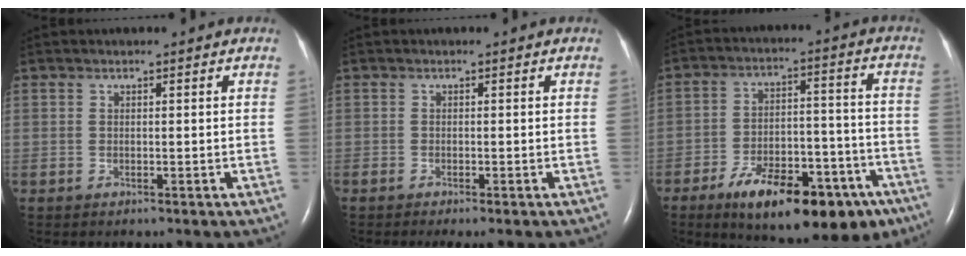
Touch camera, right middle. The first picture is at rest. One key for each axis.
{"total": 1.7, "fx": -1.3, "fy": 0.0, "fz": 1.1, "tx": -0.018, "ty": -0.006, "tz": -0.017}
{"total": 20.1, "fx": -12.8, "fy": 7.5, "fz": 13.6, "tx": -0.154, "ty": 0.027, "tz": -0.188}